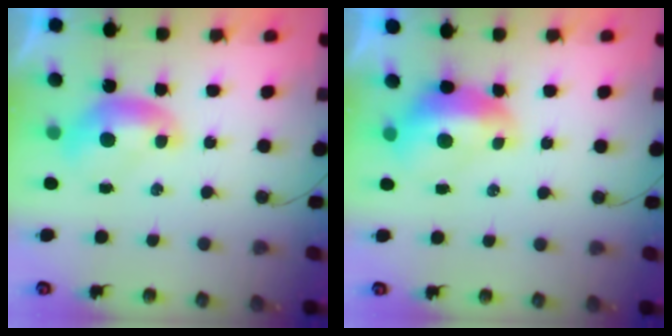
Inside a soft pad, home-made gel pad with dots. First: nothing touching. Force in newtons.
{"total": 1.9, "press": 1.8, "slide": 0.6}